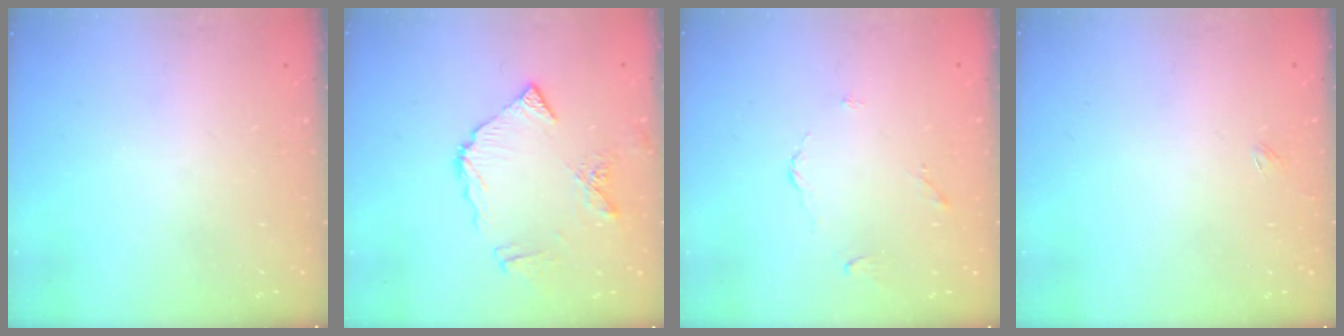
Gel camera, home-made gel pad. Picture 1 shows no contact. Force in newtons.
{"total": 11.0, "press": 10.9, "slide": 1.4}
{"total": 3.0, "press": 3.0, "slide": 0.5}
{"total": 1.8, "press": 1.7, "slide": 0.3}